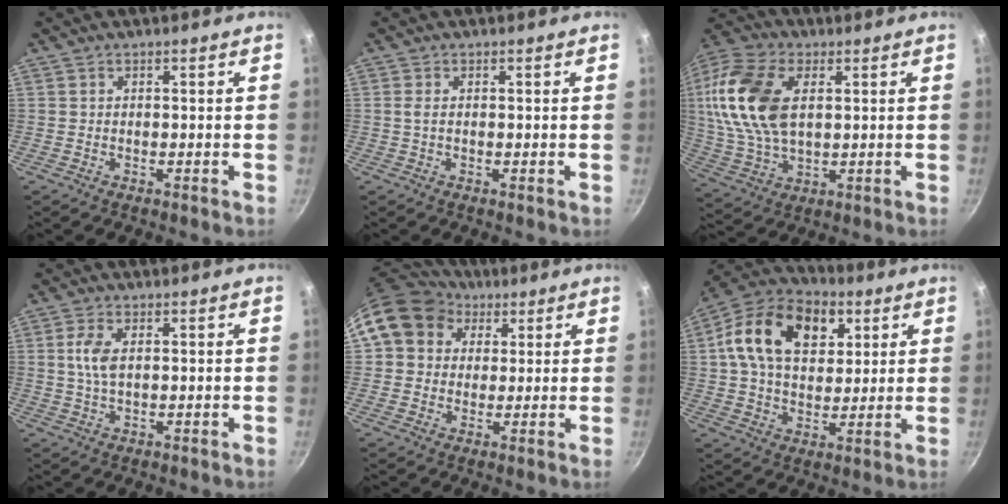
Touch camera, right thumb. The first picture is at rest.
{"total": 1.1, "force": [0.1, 0.3, 1.1], "torque": [-0.024, 0.000, 0.000]}
{"total": 19.3, "force": [4.1, 11.7, 14.8], "torque": [-0.297, 0.003, 0.076]}
{"total": 4.7, "force": [0.8, 2.4, 4.0], "torque": [-0.086, 0.005, 0.015]}
{"total": 12.7, "force": [5.1, 10.6, 4.9], "torque": [-0.065, 0.014, 0.079]}
{"total": 19.3, "force": [6.2, 12.8, 13.0], "torque": [-0.199, 0.005, 0.091]}